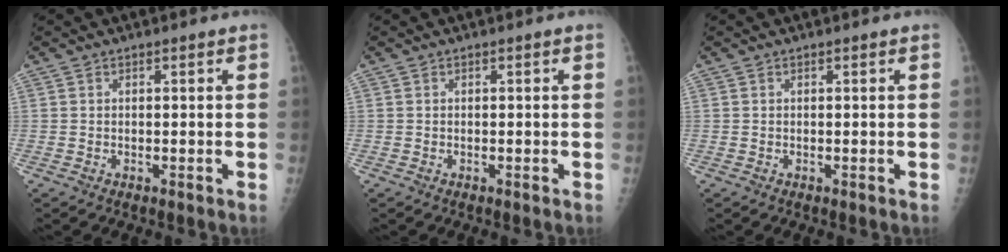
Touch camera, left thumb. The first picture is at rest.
{"total": 0.0}
{"total": 0.0}